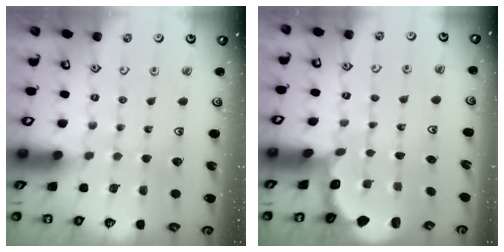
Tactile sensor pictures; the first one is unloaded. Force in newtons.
{"total": 1.8, "press": 1.7, "slide": 0.7}